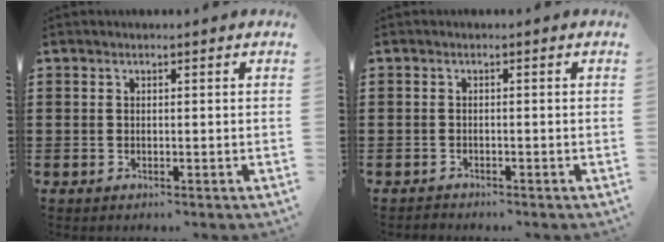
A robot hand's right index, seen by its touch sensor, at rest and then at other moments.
{"total": 0.8, "force": [-0.8, 0.1, -0.1], "torque": [0.000, 0.001, -0.017]}